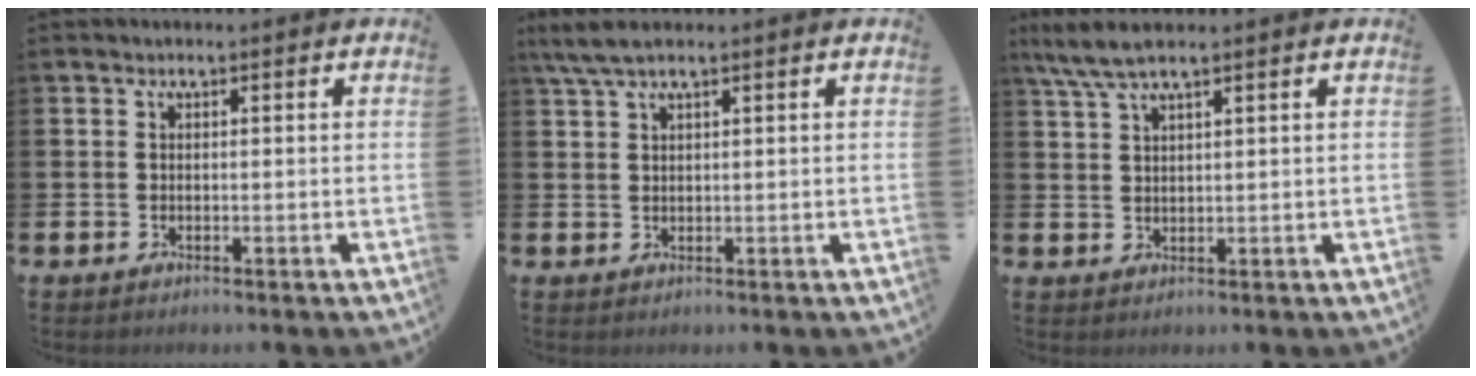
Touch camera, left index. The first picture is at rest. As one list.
[{"total": 3.1, "force": [2.2, 0.4, 2.2], "torque": [-0.052, 0.001, 0.041]}, {"total": 4.4, "force": [3.3, 0.3, 2.8], "torque": [-0.067, -0.003, 0.061]}]